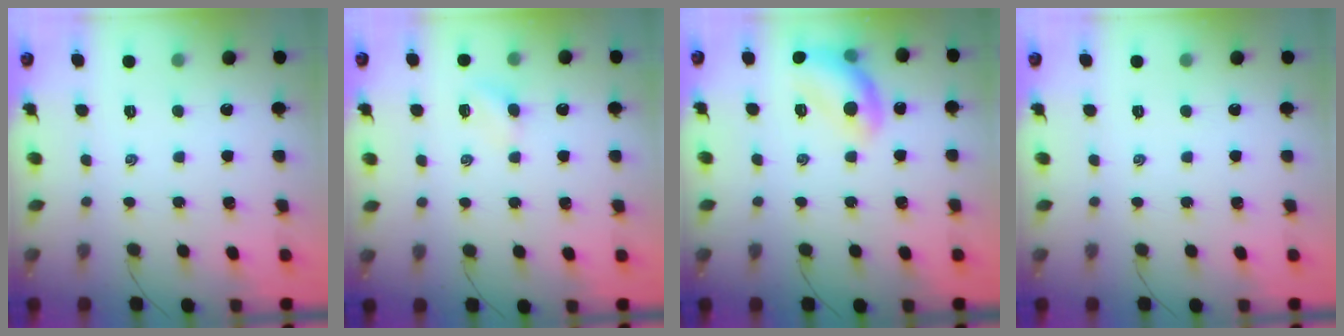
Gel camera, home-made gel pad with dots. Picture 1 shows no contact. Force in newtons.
{"total": 3.6, "press": 3.4, "slide": 1.1}
{"total": 13.0, "press": 12.9, "slide": 1.0}
{"total": 0.0}